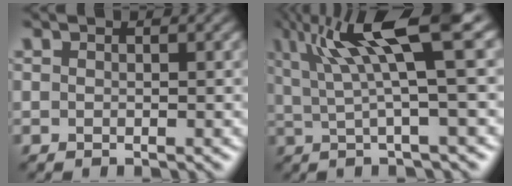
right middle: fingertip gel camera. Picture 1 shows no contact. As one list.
[{"total": 9.5, "force": [3.7, 1.4, 8.6], "torque": [-0.129, 0.016, 0.066]}]